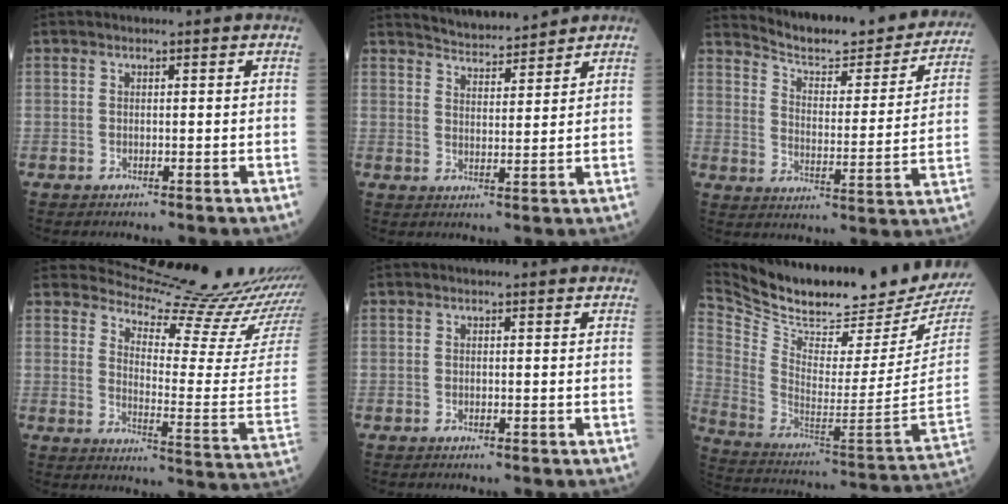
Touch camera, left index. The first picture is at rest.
{"total": 6.2, "force": [6.1, 0.3, 0.8], "torque": [-0.024, 0.011, 0.104]}
{"total": 19.9, "force": [18.6, 3.7, 6.0], "torque": [-0.076, -0.041, 0.240]}
{"total": 19.7, "force": [19.5, -0.9, 2.9], "torque": [-0.047, -0.147, 0.236]}
{"total": 0.0}
{"total": 26.8, "force": [24.6, 3.3, 10.1], "torque": [-0.206, -0.095, 0.367]}